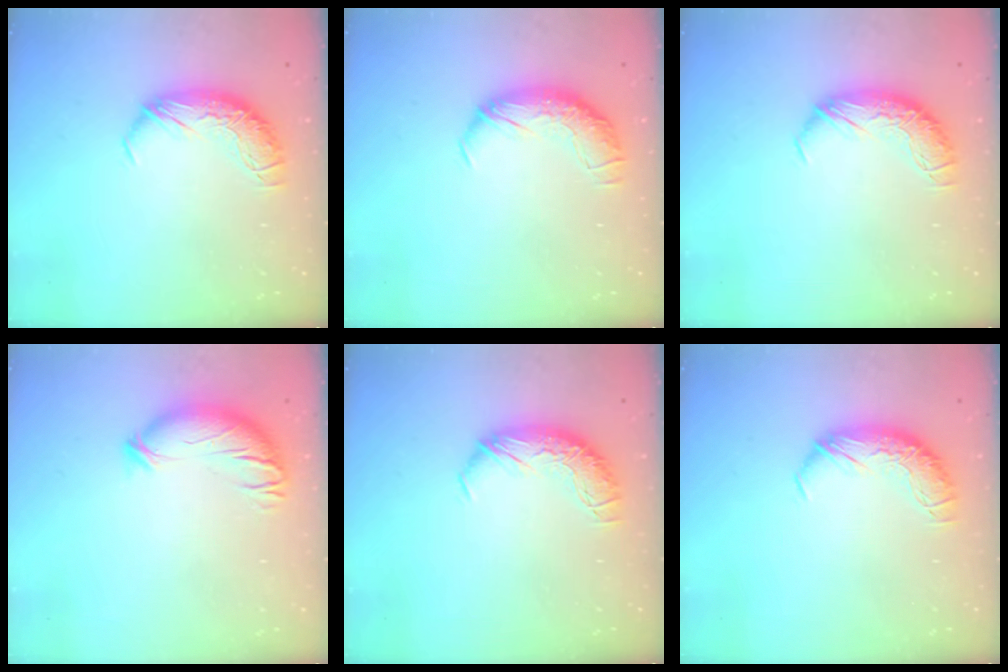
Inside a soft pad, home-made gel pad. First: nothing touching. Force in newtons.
{"total": 1.7, "press": 0.7, "slide": 1.6}
{"total": 0.0}
{"total": 3.8, "press": 3.0, "slide": 2.3}
{"total": 0.0}
{"total": 0.0}